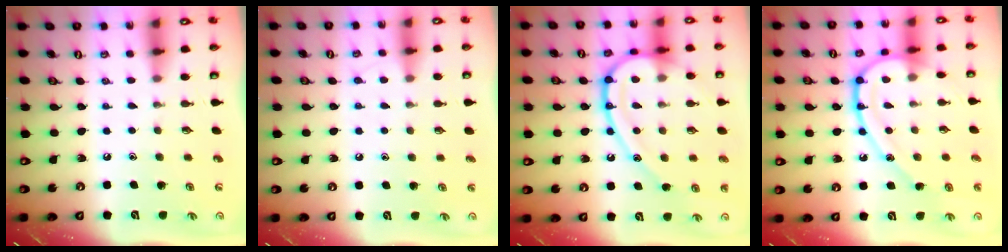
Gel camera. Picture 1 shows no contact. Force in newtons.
{"total": 5.1, "press": 5.1, "slide": 0.6}
{"total": 20.6, "press": 20.6, "slide": 1.8}
{"total": 15.4, "press": 15.4, "slide": 0.3}